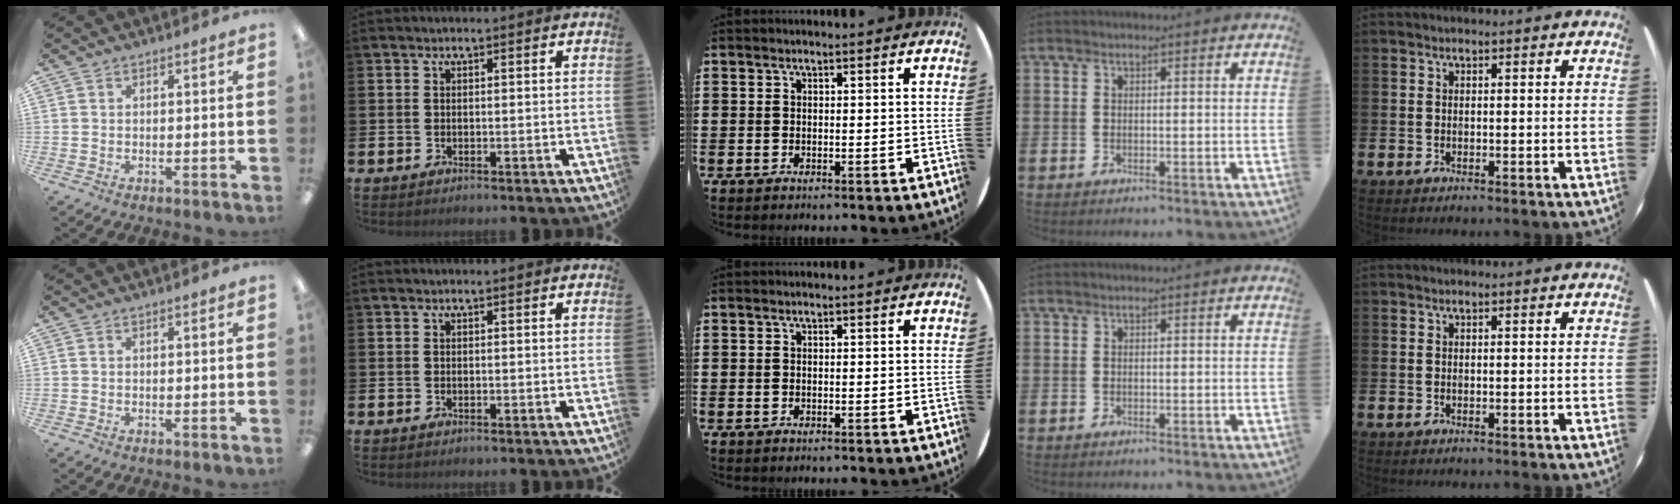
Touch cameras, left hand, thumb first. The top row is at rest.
{}